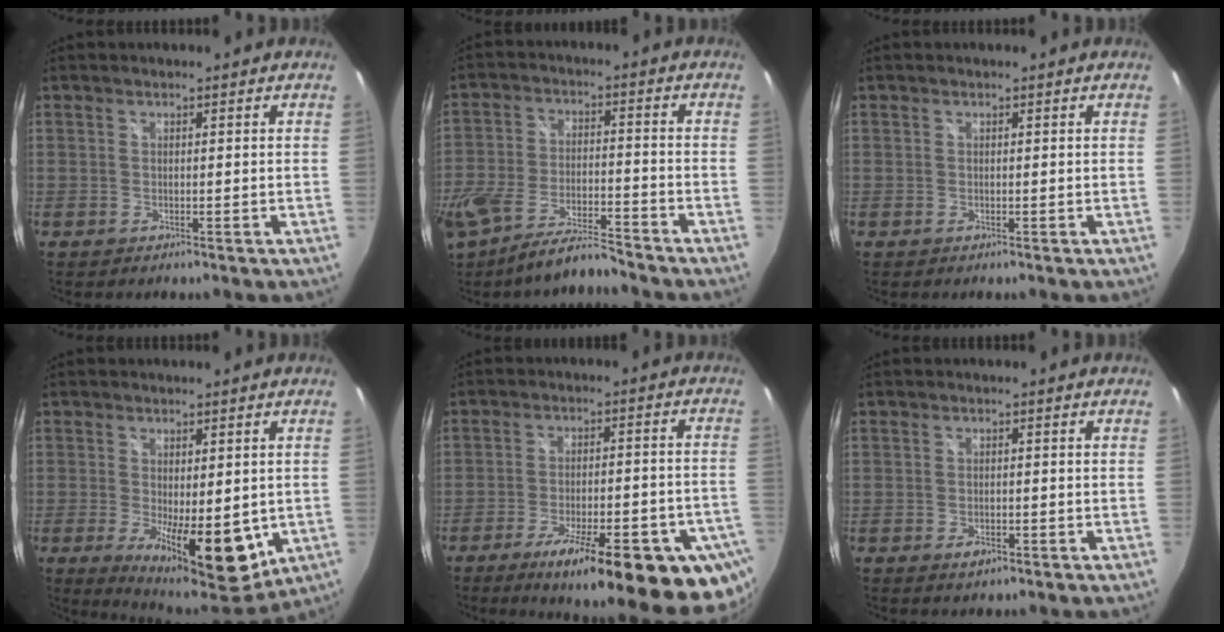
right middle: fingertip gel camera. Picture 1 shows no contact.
{"total": 11.8, "force": [-9.6, 3.0, 6.3], "torque": [-0.143, -0.012, -0.174]}
{"total": 0.0}
{"total": 14.3, "force": [-4.1, 5.7, 12.4], "torque": [-0.192, -0.042, -0.045]}
{"total": 24.6, "force": [-15.9, 5.4, 17.9], "torque": [-0.260, -0.048, -0.214]}
{"total": 2.2, "force": [-1.2, 1.2, 1.3], "torque": [-0.023, -0.004, -0.020]}